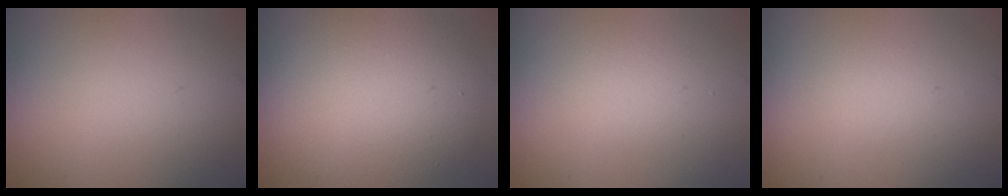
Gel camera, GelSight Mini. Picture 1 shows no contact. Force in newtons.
{"total": 7.8, "press": 7.8, "slide": 0.2}
{"total": 1.3, "press": 1.3, "slide": 0.0}
{"total": 0.7, "press": 0.7, "slide": 0.0}